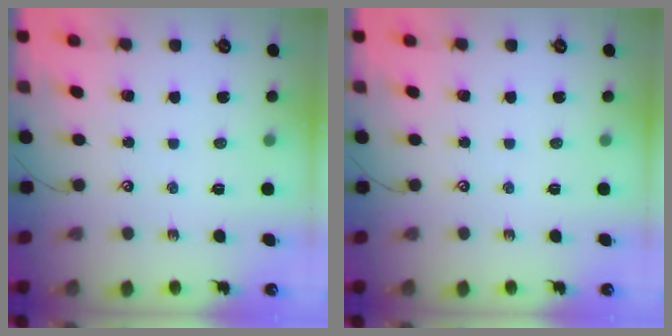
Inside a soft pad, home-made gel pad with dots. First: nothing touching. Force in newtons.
{"total": 0.0}